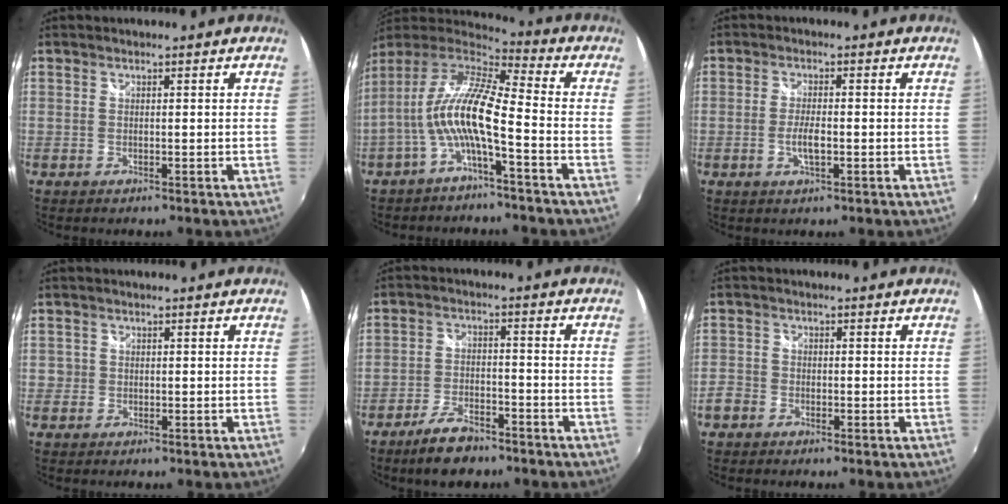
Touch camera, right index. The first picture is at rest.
{"total": 12.4, "force": [-2.6, 2.0, 12.0], "torque": [-0.231, 0.011, -0.053]}
{"total": 4.4, "force": [-1.2, 1.3, 4.0], "torque": [-0.083, -0.003, -0.023]}
{"total": 1.5, "force": [-0.3, 1.5, 0.2], "torque": [-0.004, -0.002, -0.007]}
{"total": 8.1, "force": [-6.1, 3.1, 4.2], "torque": [-0.101, -0.001, -0.105]}
{"total": 3.7, "force": [-2.3, 2.8, 0.8], "torque": [-0.025, 0.003, -0.046]}